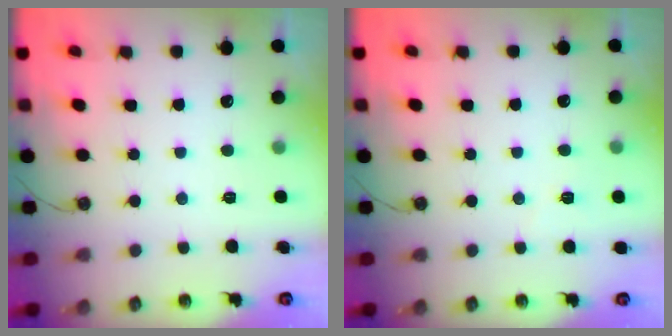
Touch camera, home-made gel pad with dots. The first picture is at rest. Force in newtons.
{"total": 3.3, "press": 3.2, "slide": 0.6}